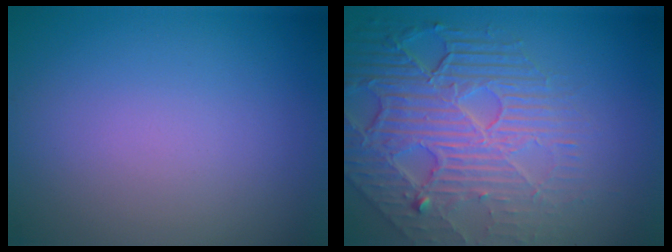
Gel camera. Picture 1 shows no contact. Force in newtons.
{"total": 8.7, "press": 5.9, "slide": 6.4}